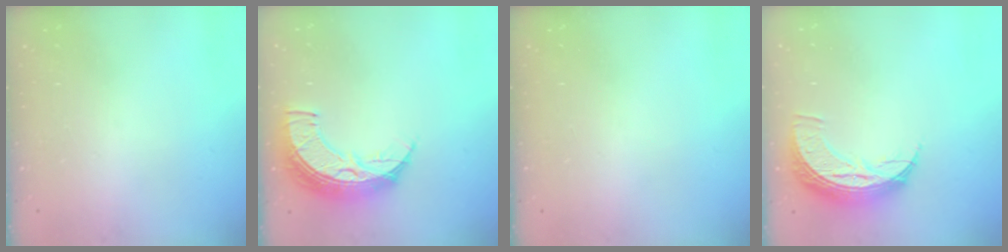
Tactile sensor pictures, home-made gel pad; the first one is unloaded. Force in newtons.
{"total": 12.2, "press": 12.2, "slide": 0.9}
{"total": 0.0}
{"total": 10.1, "press": 10.1, "slide": 0.7}